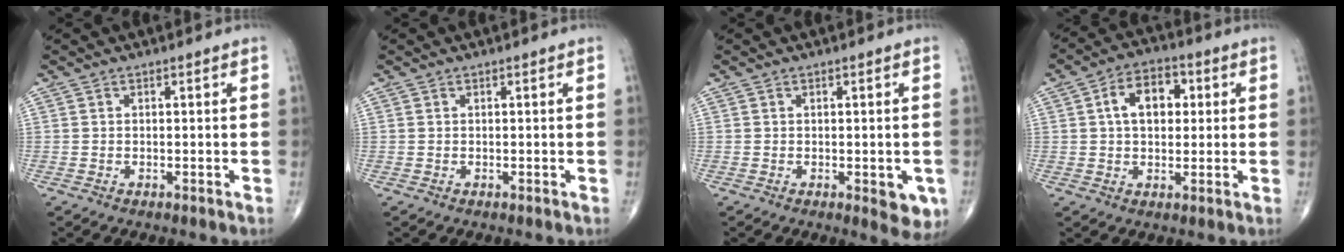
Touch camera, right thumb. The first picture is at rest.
{"total": 0.0}
{"total": 4.9, "force": [-1.4, 2.1, 4.2], "torque": [-0.032, -0.007, -0.012]}
{"total": 9.0, "force": [1.8, 5.9, 6.6], "torque": [-0.088, 0.015, 0.023]}